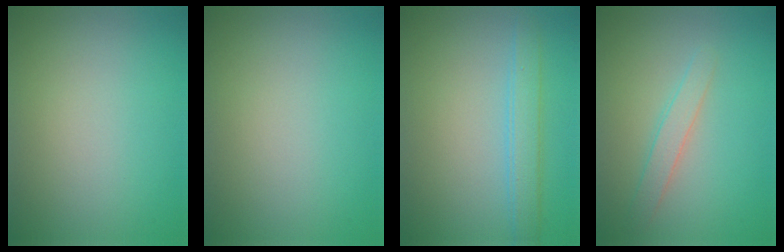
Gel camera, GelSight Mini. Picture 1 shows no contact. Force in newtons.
{"total": 0.0}
{"total": 2.7, "press": 2.7, "slide": 0.1}
{"total": 1.8, "press": 1.8, "slide": 0.1}